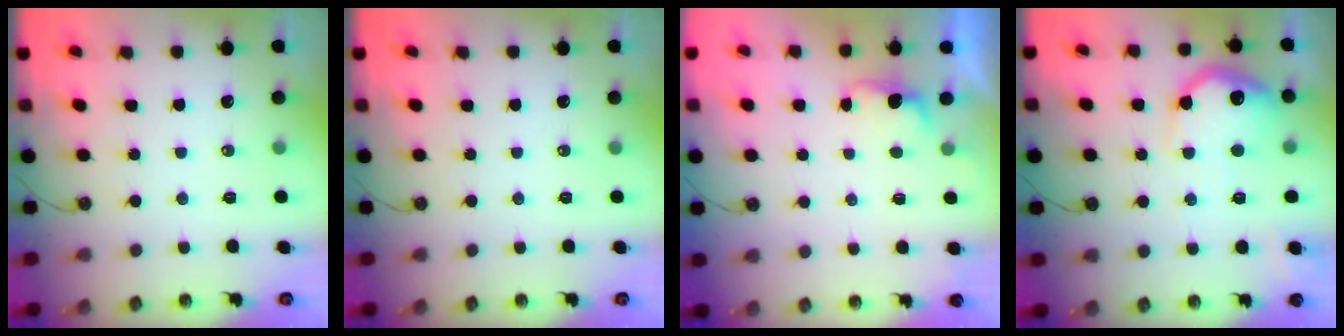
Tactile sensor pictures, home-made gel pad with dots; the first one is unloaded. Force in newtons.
{"total": 0.0}
{"total": 2.1, "press": 2.0, "slide": 0.9}
{"total": 17.7, "press": 17.7, "slide": 1.1}